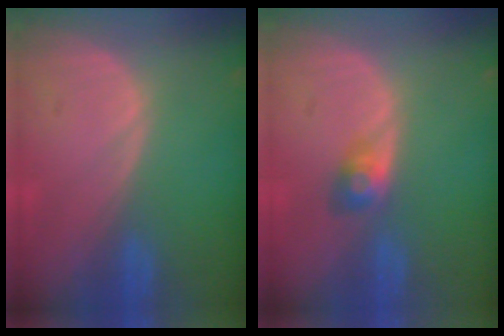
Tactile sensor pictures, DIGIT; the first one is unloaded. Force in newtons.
{"total": 2.9, "press": 2.7, "slide": 1.1}